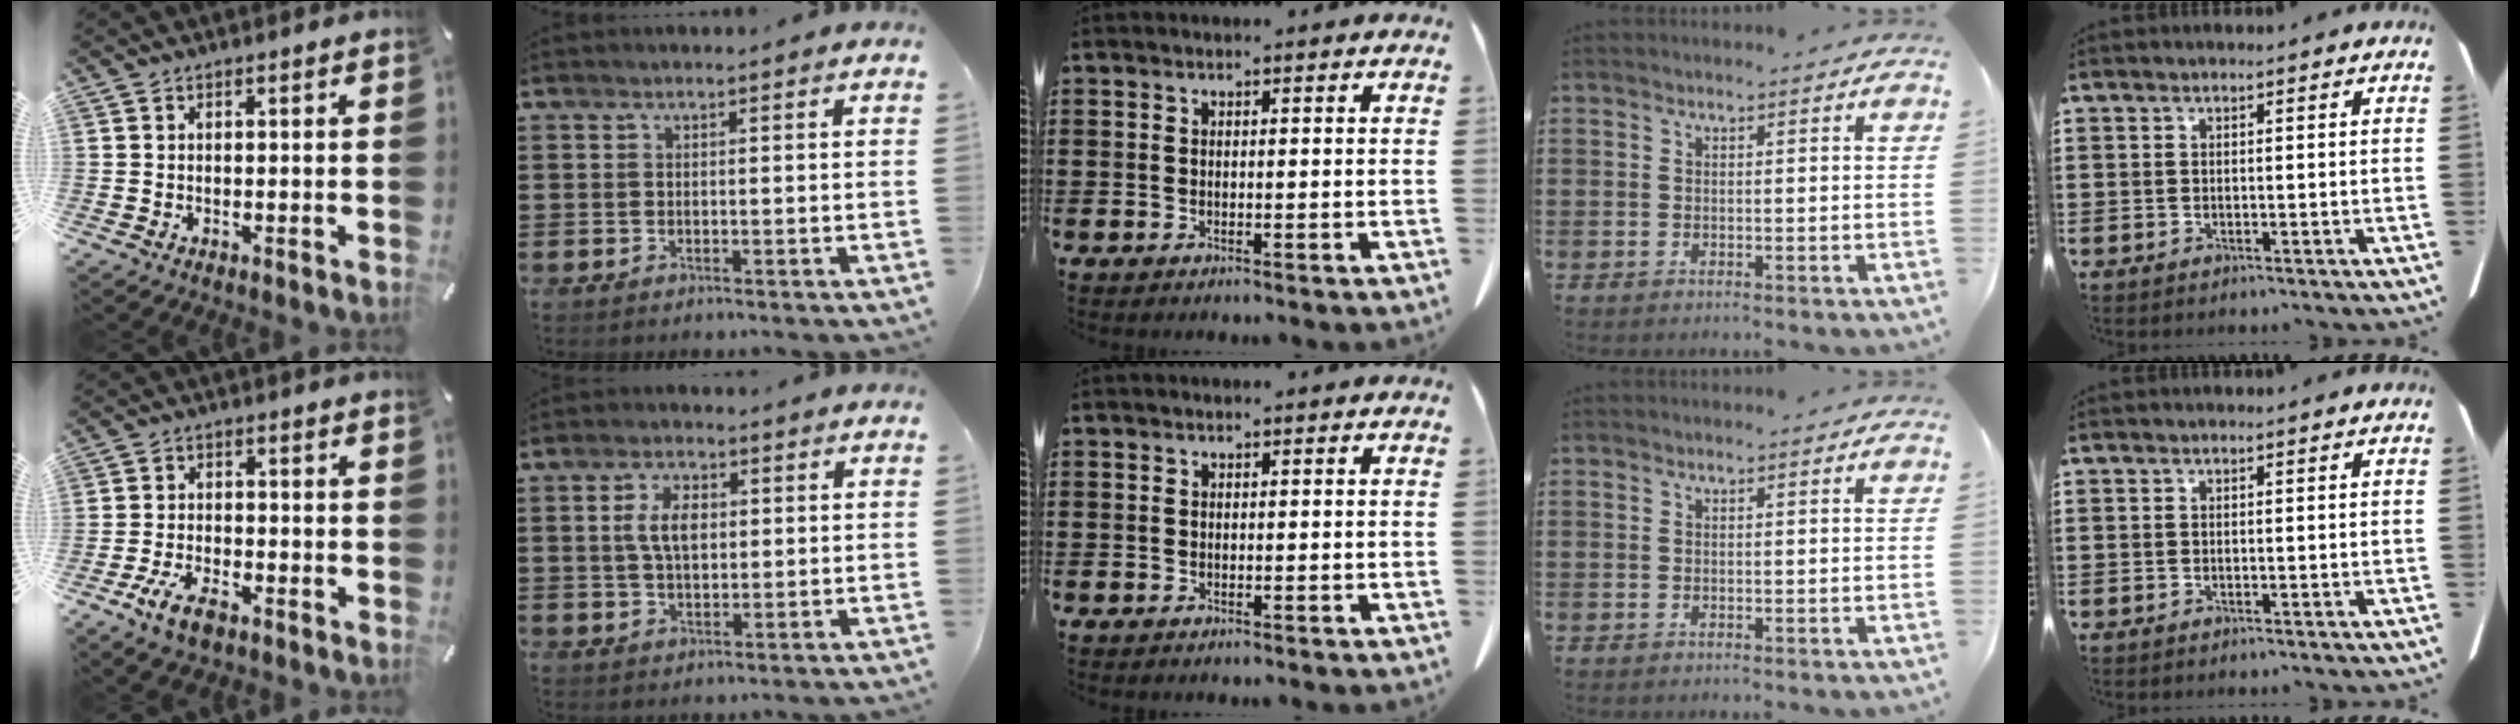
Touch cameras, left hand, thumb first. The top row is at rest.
{"thumb": {"total": 7.1, "force": [-4.1, 3.5, 4.6], "torque": [-0.100, 0.013, -0.078]}, "index": {"total": 5.4, "force": [1.1, 2.8, 4.5], "torque": [-0.094, 0.013, 0.017]}}